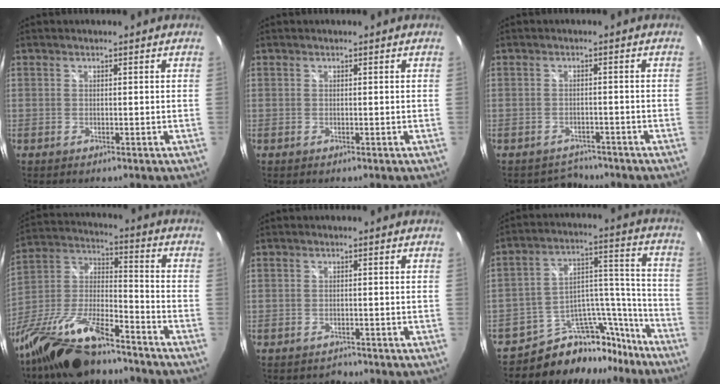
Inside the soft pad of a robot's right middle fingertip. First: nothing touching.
{"total": 0.0}
{"total": 3.7, "force": [-3.3, 1.5, -0.3], "torque": [-0.001, 0.007, -0.052]}
{"total": 19.0, "force": [-14.2, 5.4, 11.6], "torque": [-0.241, -0.013, -0.262]}
{"total": 1.8, "force": [-1.7, 0.7, 0.0], "torque": [0.001, 0.000, -0.024]}
{"total": 16.2, "force": [-14.0, 7.5, 3.3], "torque": [-0.045, 0.081, -0.206]}